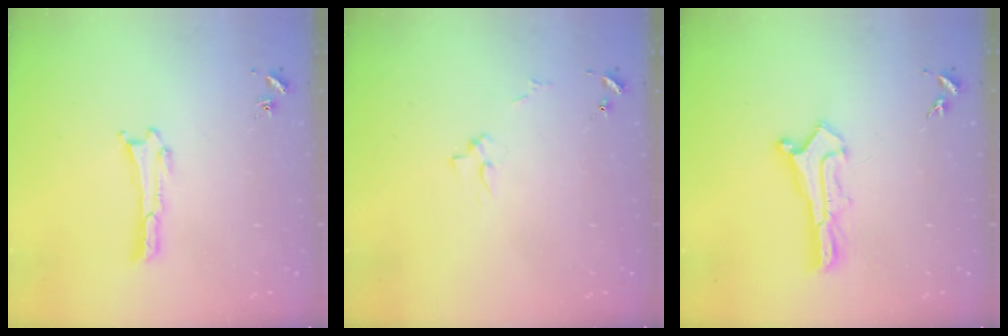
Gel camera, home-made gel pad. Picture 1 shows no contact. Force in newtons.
{"total": 2.7, "press": 2.7, "slide": 0.3}
{"total": 1.1, "press": 1.1, "slide": 0.1}